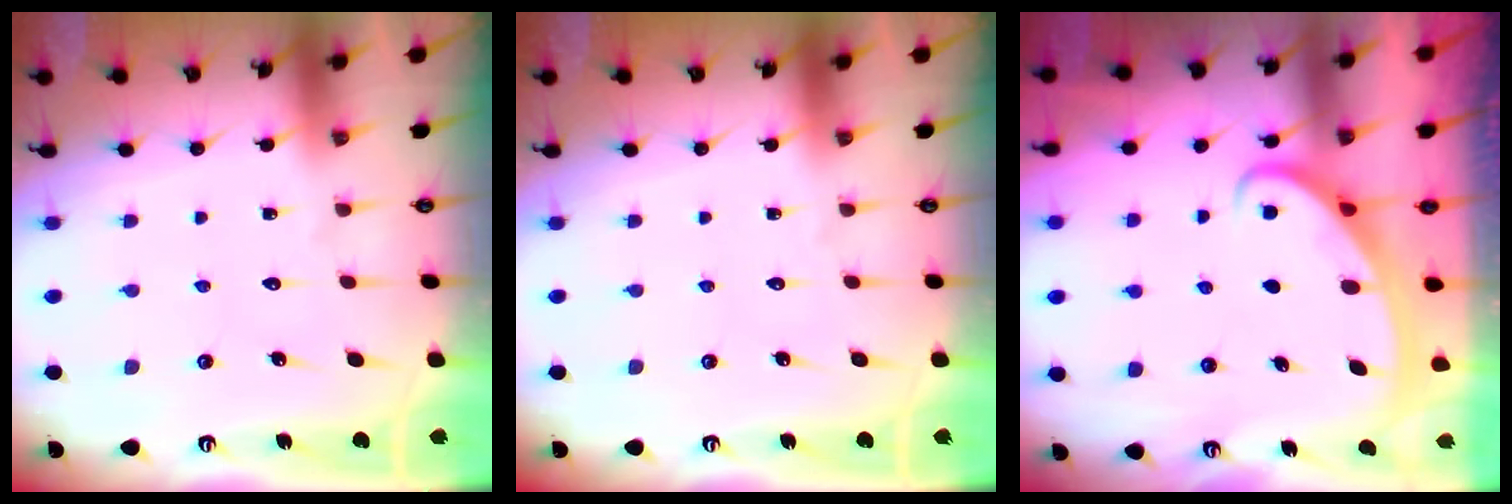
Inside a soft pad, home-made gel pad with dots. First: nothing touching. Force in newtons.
{"total": 0.0}
{"total": 2.6, "press": 2.6, "slide": 0.4}